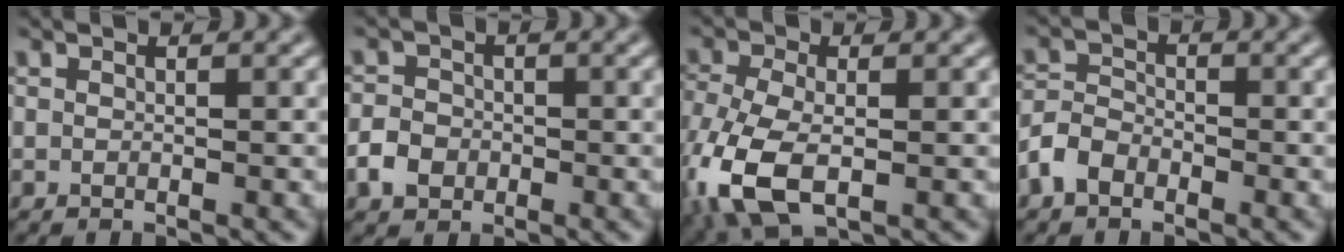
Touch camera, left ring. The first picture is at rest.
{"total": 2.6, "force": [-1.0, 2.1, 1.1], "torque": [-0.016, 0.002, -0.022]}
{"total": 8.8, "force": [-2.9, 4.9, 6.8], "torque": [-0.176, -0.023, -0.057]}
{"total": 2.8, "force": [-1.8, 1.8, 1.2], "torque": [-0.023, 0.006, -0.046]}